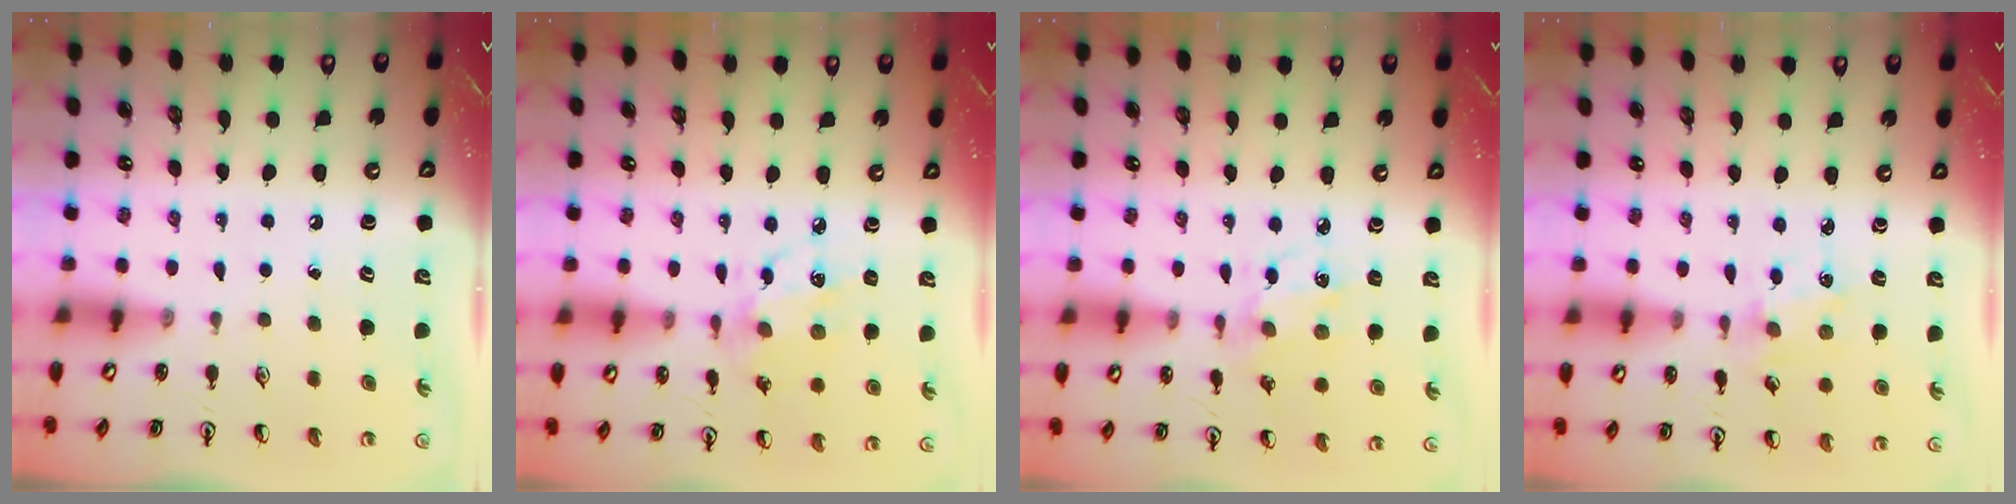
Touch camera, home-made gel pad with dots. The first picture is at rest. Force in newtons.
{"total": 8.8, "press": 8.8, "slide": 0.6}
{"total": 3.1, "press": 3.0, "slide": 1.0}
{"total": 1.6, "press": 1.5, "slide": 0.3}